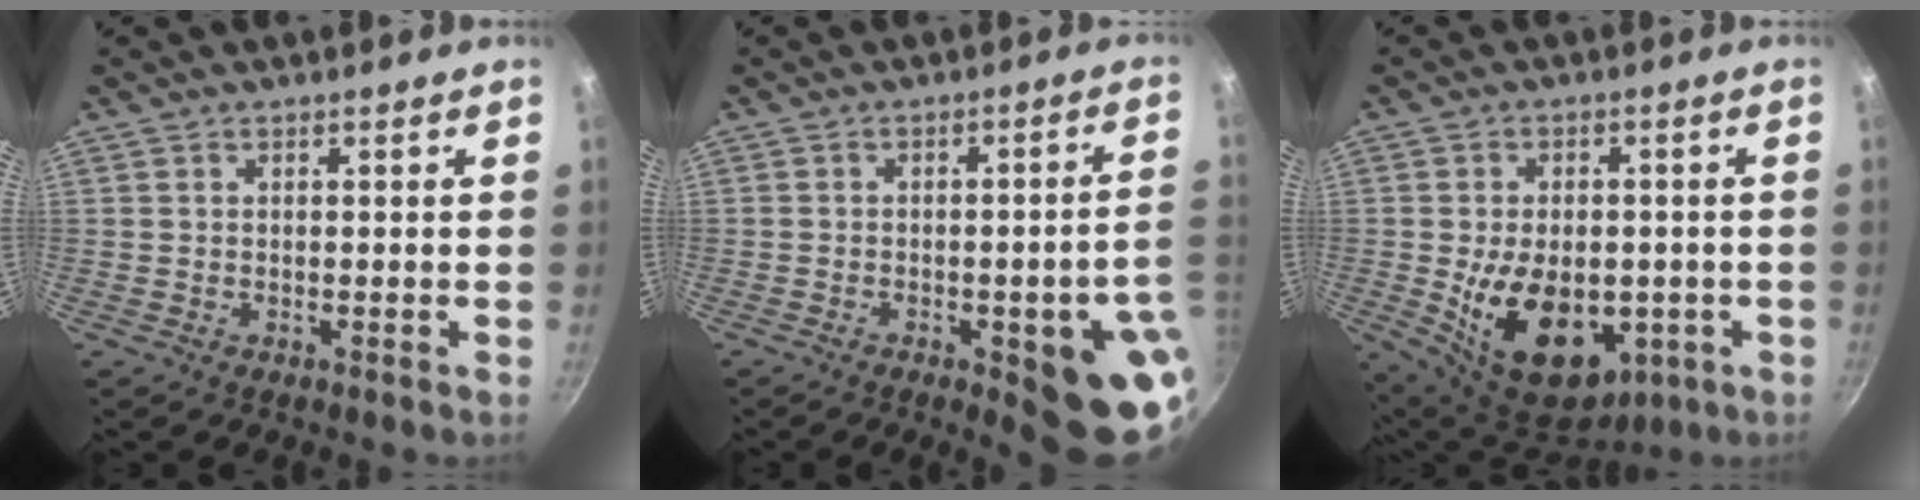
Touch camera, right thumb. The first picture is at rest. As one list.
[{"total": 14.8, "force": [-4.7, 4.0, 13.4], "torque": [-0.119, 0.024, -0.057]}, {"total": 18.1, "force": [-3.7, 11.7, 13.4], "torque": [-0.190, -0.007, -0.035]}]